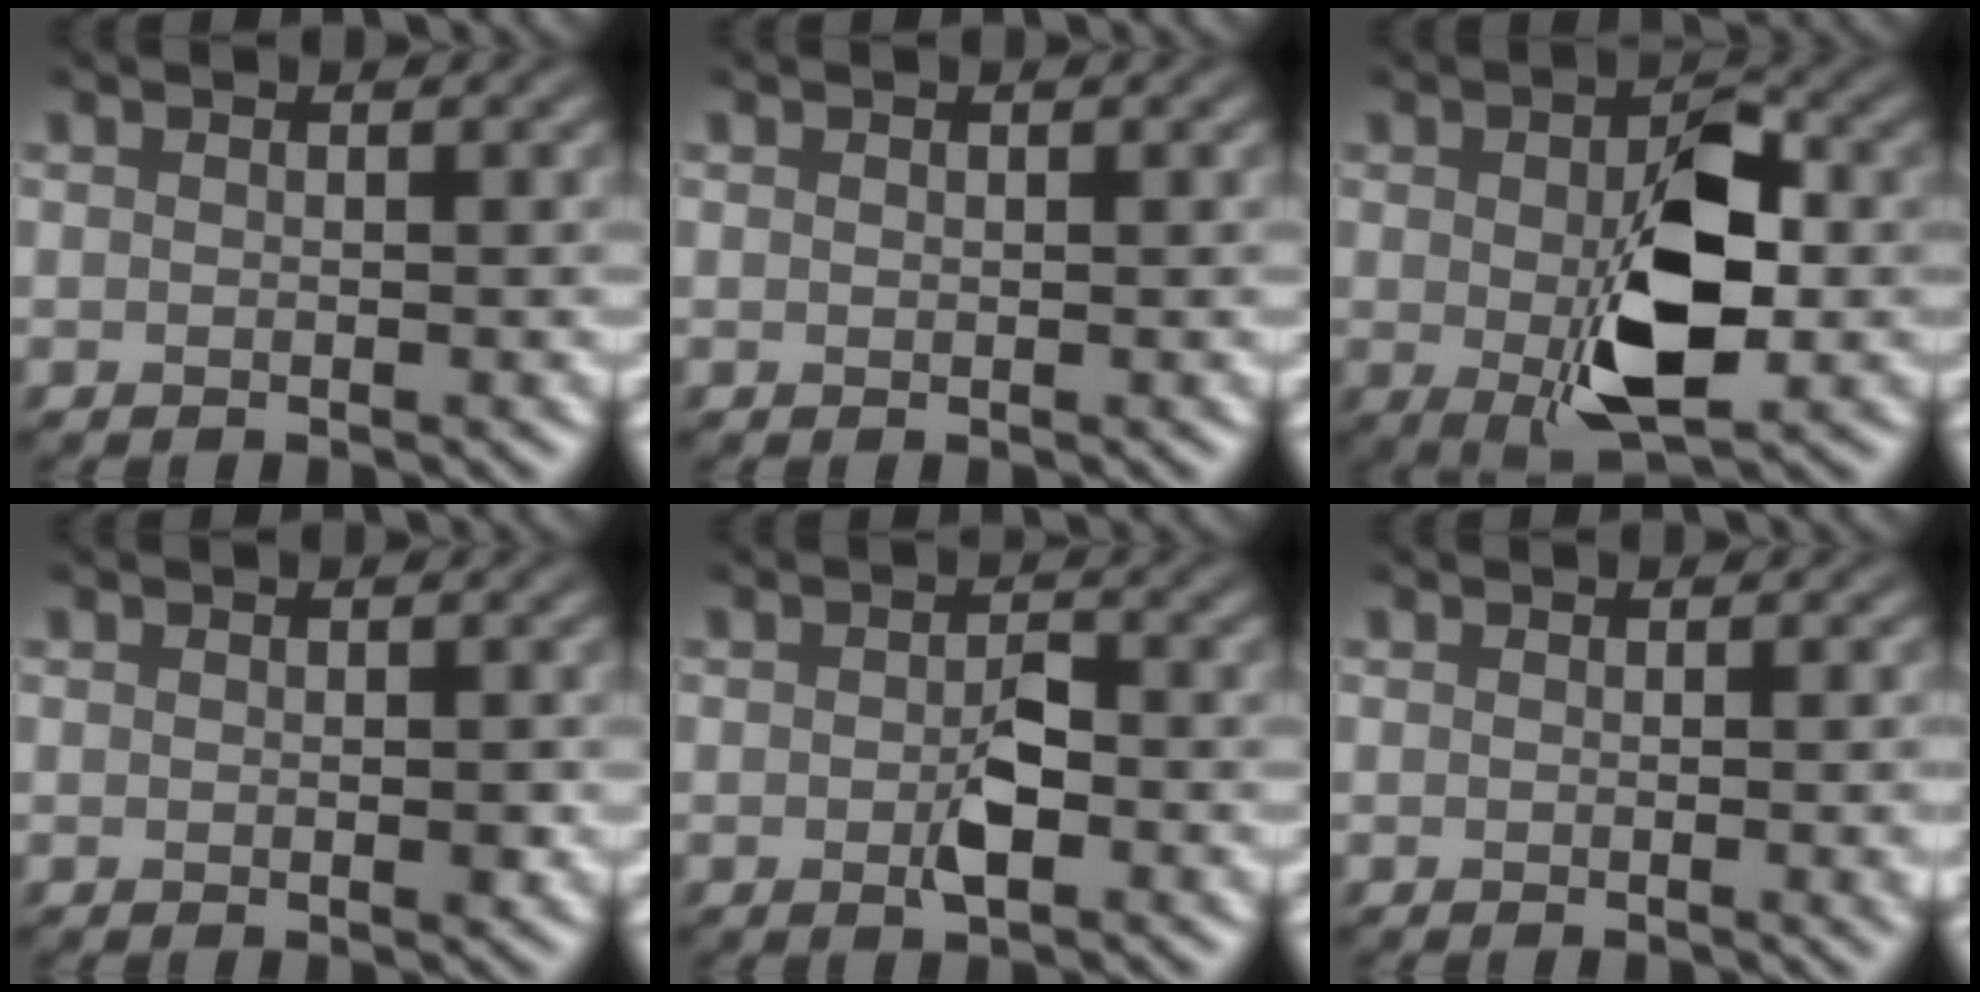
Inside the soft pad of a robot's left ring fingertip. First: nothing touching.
{"total": 0.0}
{"total": 8.7, "force": [-1.1, 4.5, 7.3], "torque": [-0.134, -0.006, -0.012]}
{"total": 0.8, "force": [-0.2, 0.3, 0.7], "torque": [-0.011, -0.001, -0.004]}
{"total": 2.6, "force": [-0.9, 1.2, 2.0], "torque": [-0.037, 0.001, -0.017]}
{"total": 2.9, "force": [-0.2, 1.0, 2.8], "torque": [-0.020, 0.007, -0.006]}